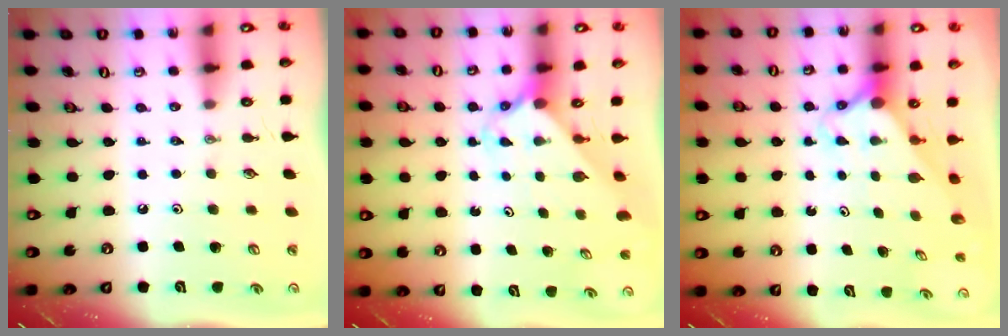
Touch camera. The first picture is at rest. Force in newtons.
{"total": 2.4, "press": 2.4, "slide": 0.2}
{"total": 2.7, "press": 2.7, "slide": 0.2}